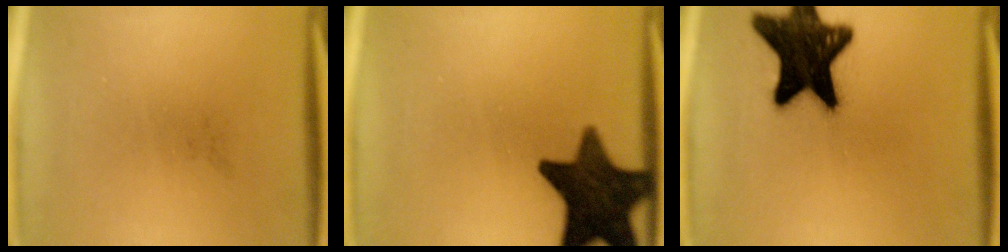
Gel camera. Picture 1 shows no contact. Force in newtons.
{"total": 14.9}
{"total": 19.5}